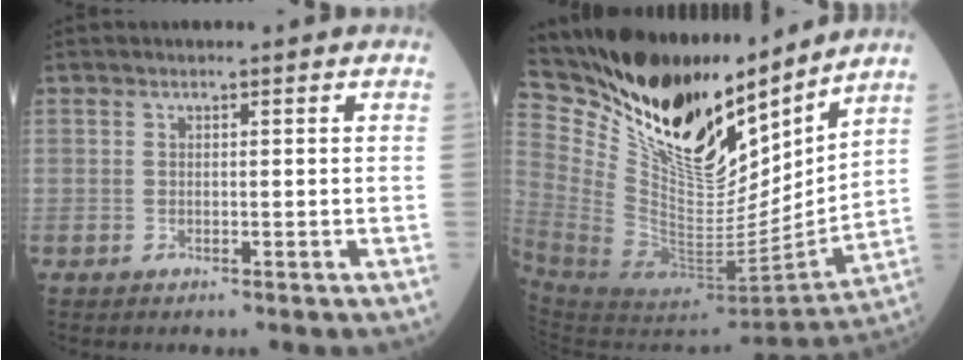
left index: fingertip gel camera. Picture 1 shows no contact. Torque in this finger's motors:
{"motor_torque": [1.13, -1.01, 0.90, 0.21]}